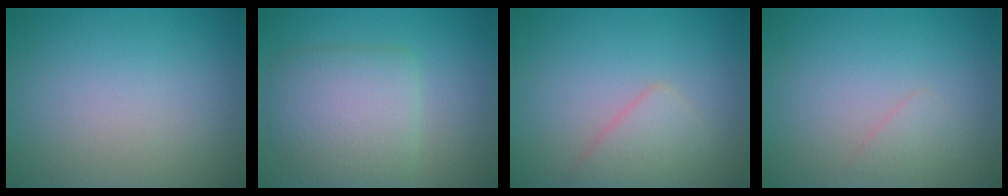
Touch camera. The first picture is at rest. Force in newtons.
{"total": 5.3, "press": 5.3, "slide": 0.2}
{"total": 2.5, "press": 2.5, "slide": 0.1}
{"total": 0.9, "press": 0.9, "slide": 0.0}